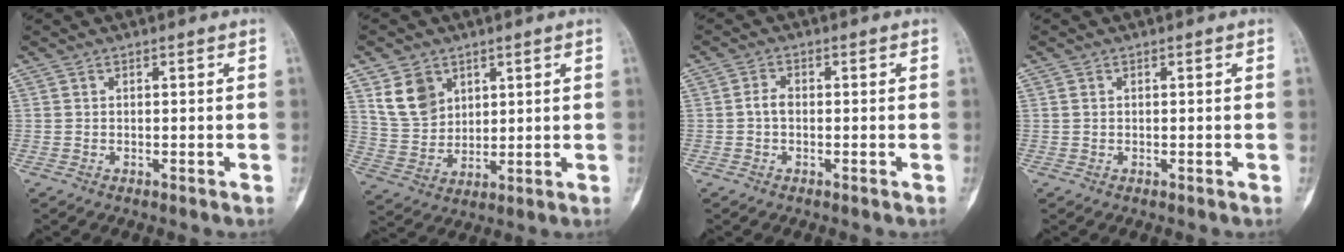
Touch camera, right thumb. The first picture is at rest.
{"total": 9.1, "force": [4.5, 6.7, 4.2], "torque": [-0.060, -0.022, 0.101]}
{"total": 2.1, "force": [-0.3, 1.4, 1.6], "torque": [-0.026, 0.006, -0.012]}
{"total": 0.7, "force": [0.2, 0.5, 0.5], "torque": [-0.011, 0.002, 0.006]}